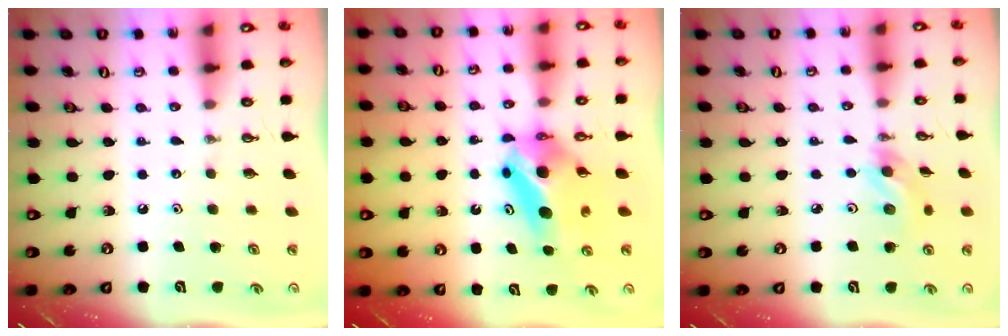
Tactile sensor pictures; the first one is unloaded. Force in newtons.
{"total": 9.2, "press": 6.9, "slide": 6.0}
{"total": 8.5, "press": 8.2, "slide": 2.2}